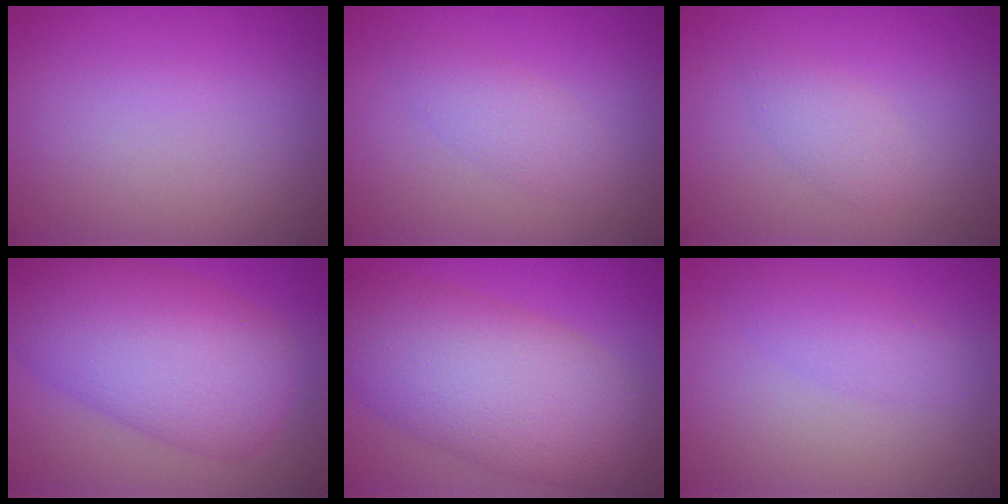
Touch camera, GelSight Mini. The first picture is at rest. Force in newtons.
{"total": 1.8, "press": 1.8, "slide": 0.1}
{"total": 1.6, "press": 1.6, "slide": 0.1}
{"total": 9.5, "press": 9.5, "slide": 0.1}
{"total": 9.9, "press": 9.9, "slide": 0.3}
{"total": 1.9, "press": 1.9, "slide": 0.1}